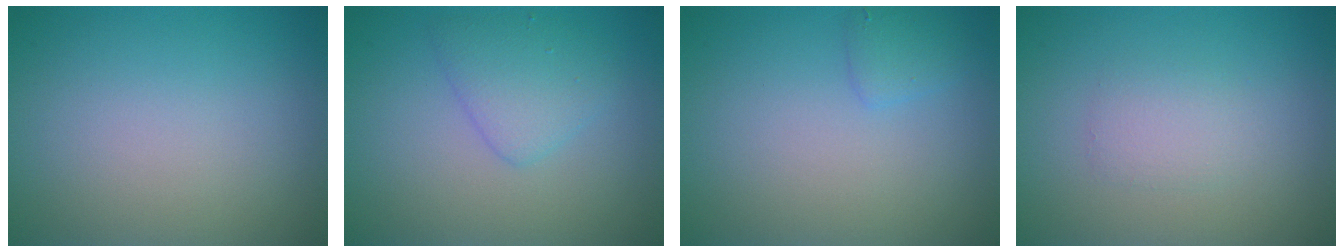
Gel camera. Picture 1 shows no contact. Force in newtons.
{"total": 2.6, "press": 2.6, "slide": 0.2}
{"total": 1.2, "press": 1.2, "slide": 0.1}
{"total": 1.6, "press": 1.6, "slide": 0.0}